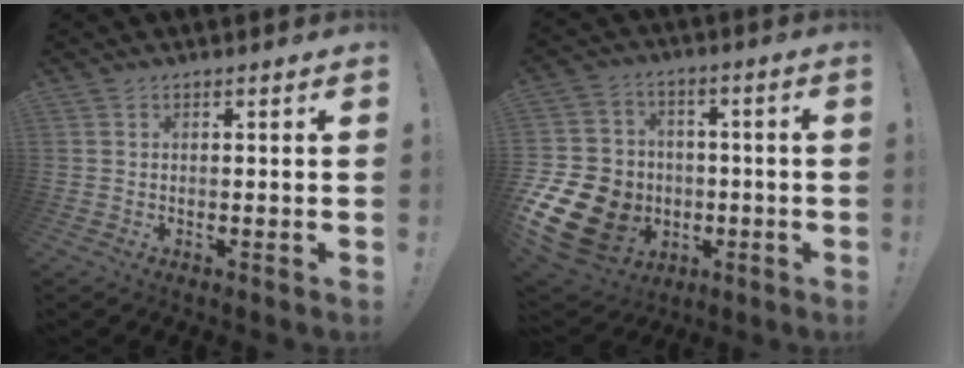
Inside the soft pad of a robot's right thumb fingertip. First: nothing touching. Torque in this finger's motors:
{"motor_torque": [2.62, 1.54, 1.34, -1.27, 0.38]}